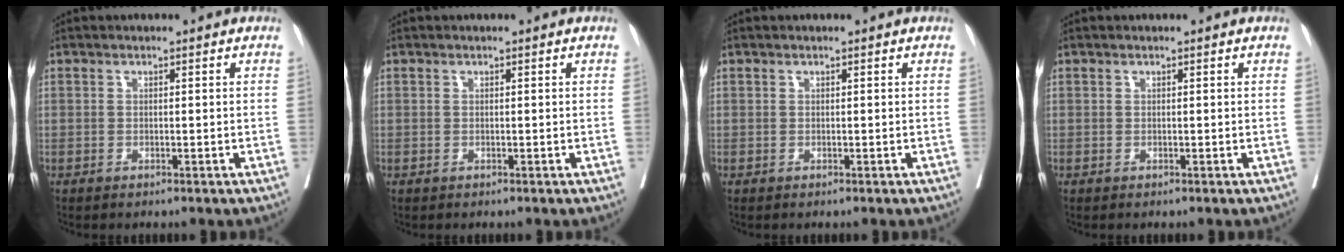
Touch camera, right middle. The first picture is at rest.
{"total": 0.0}
{"total": 0.0}
{"total": 0.0}